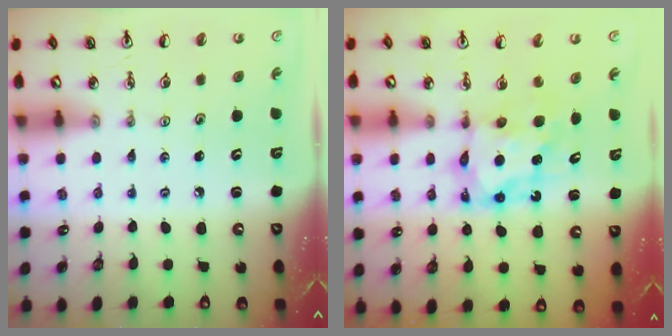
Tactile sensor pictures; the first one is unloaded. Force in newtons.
{"total": 7.2, "press": 7.1, "slide": 0.6}